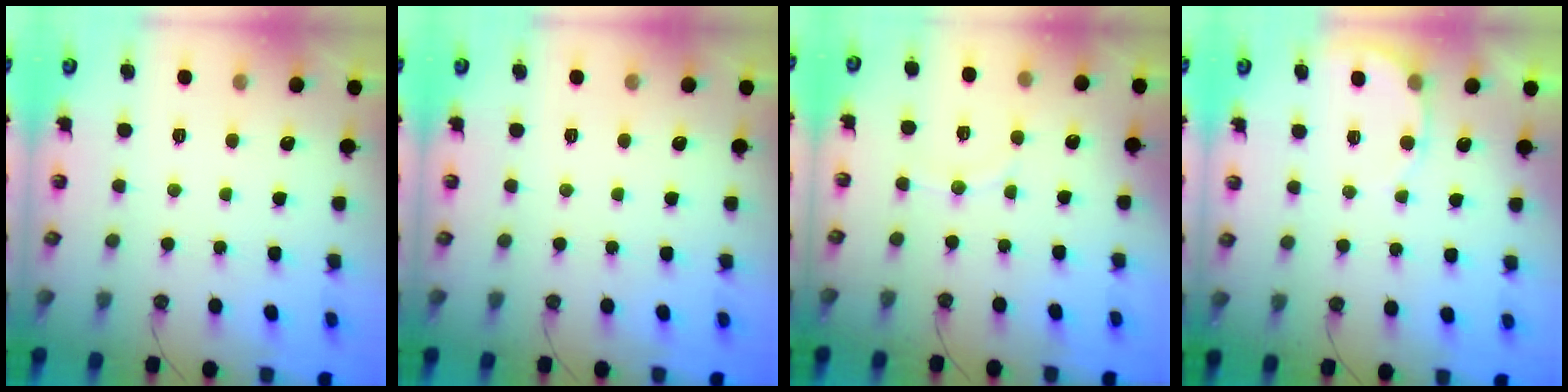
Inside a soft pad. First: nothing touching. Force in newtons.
{"total": 0.0}
{"total": 5.3, "press": 5.1, "slide": 1.6}
{"total": 5.2, "press": 5.2, "slide": 0.3}